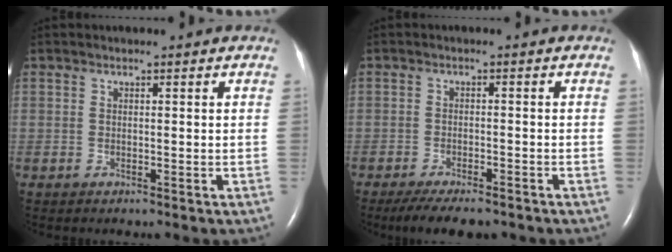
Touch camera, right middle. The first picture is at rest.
{"total": 8.4, "force": [-6.9, 2.2, 4.3], "torque": [-0.063, -0.010, -0.103]}